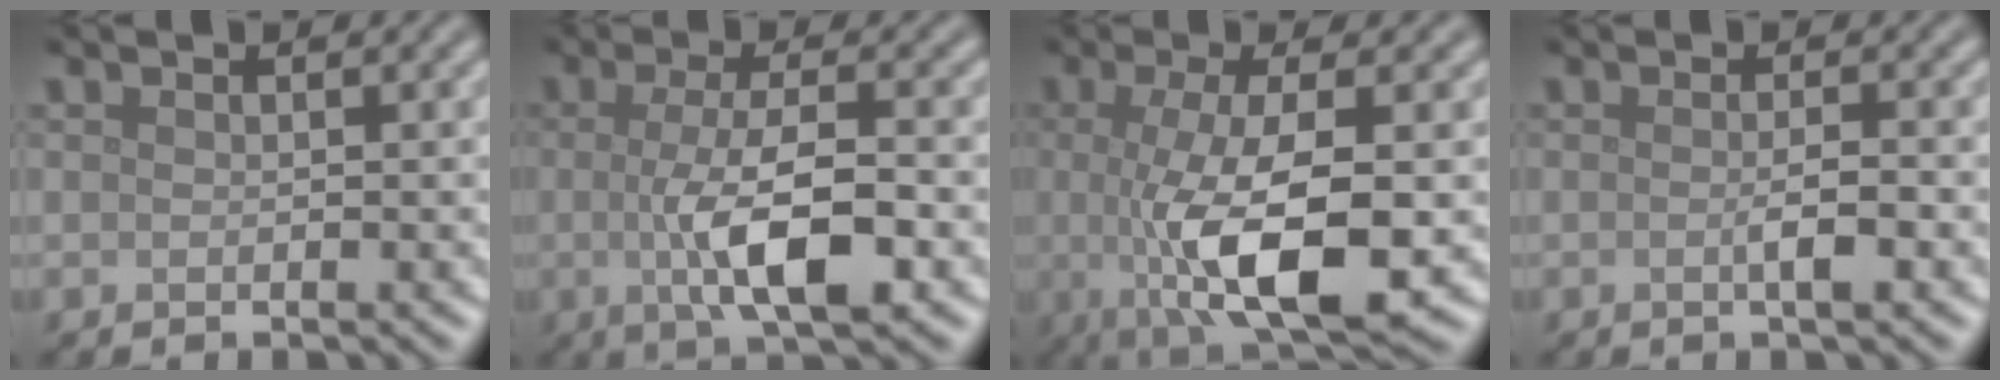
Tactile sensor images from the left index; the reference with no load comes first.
{"total": 6.5, "force": [-0.9, 1.8, 6.2], "torque": [-0.107, -0.004, -0.017]}
{"total": 8.8, "force": [-1.1, 2.5, 8.3], "torque": [-0.144, -0.013, -0.016]}
{"total": 1.9, "force": [-0.3, 0.2, 1.8], "torque": [-0.032, -0.001, -0.008]}